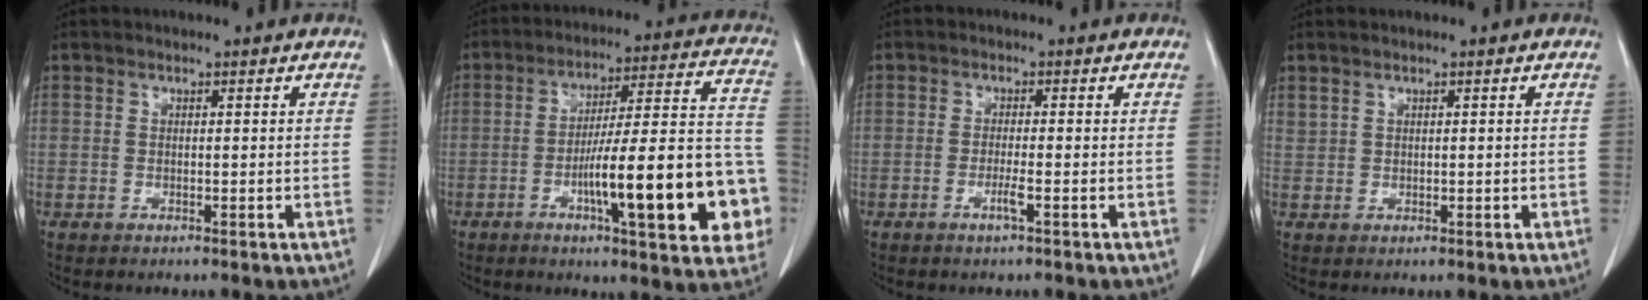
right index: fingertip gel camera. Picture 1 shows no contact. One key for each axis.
{"total": 21.6, "fx": -6.6, "fy": 3.2, "fz": 20.3, "tx": -0.223, "ty": 0.027, "tz": -0.083}
{"total": 1.9, "fx": -0.9, "fy": -0.2, "fz": 1.7, "tx": -0.035, "ty": -0.003, "tz": -0.016}
{"total": 1.0, "fx": 0.9, "fy": 0.4, "fz": 0.2, "tx": -0.002, "ty": 0.006, "tz": 0.022}